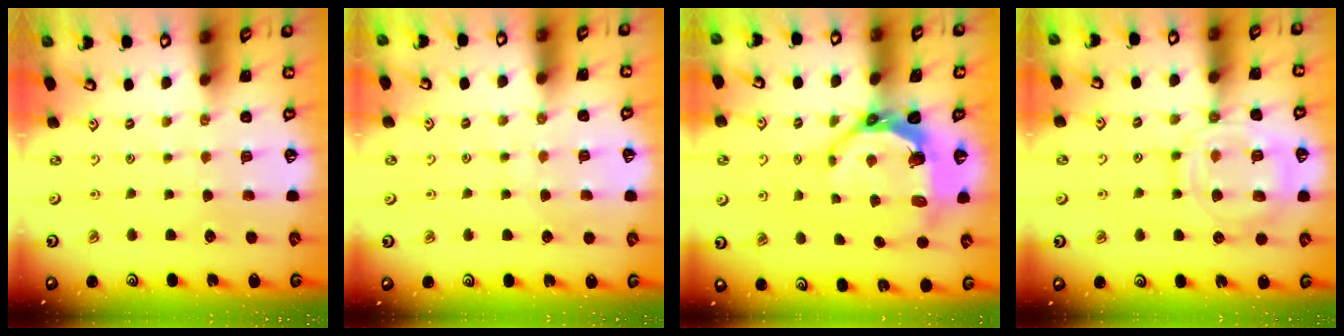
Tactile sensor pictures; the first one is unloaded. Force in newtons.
{"total": 6.4, "press": 6.4, "slide": 0.6}
{"total": 9.1, "press": 7.8, "slide": 4.7}
{"total": 13.6, "press": 13.6, "slide": 1.3}